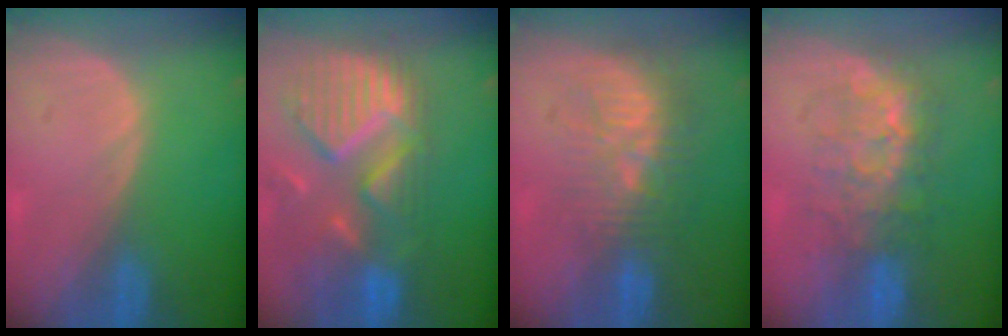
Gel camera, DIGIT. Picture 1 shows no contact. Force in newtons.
{"total": 12.9, "press": 10.9, "slide": 7.0}
{"total": 9.2, "press": 8.5, "slide": 3.4}
{"total": 7.8, "press": 7.6, "slide": 1.5}